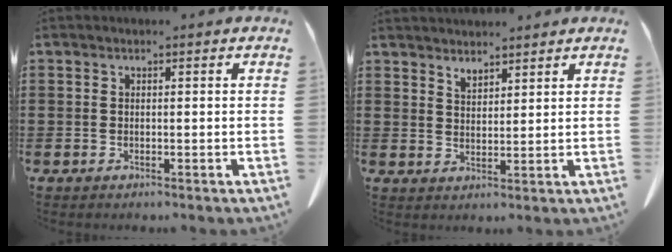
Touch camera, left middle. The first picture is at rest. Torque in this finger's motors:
{"motor_torque": [0.53, 0.22, 0.08, 0.04]}